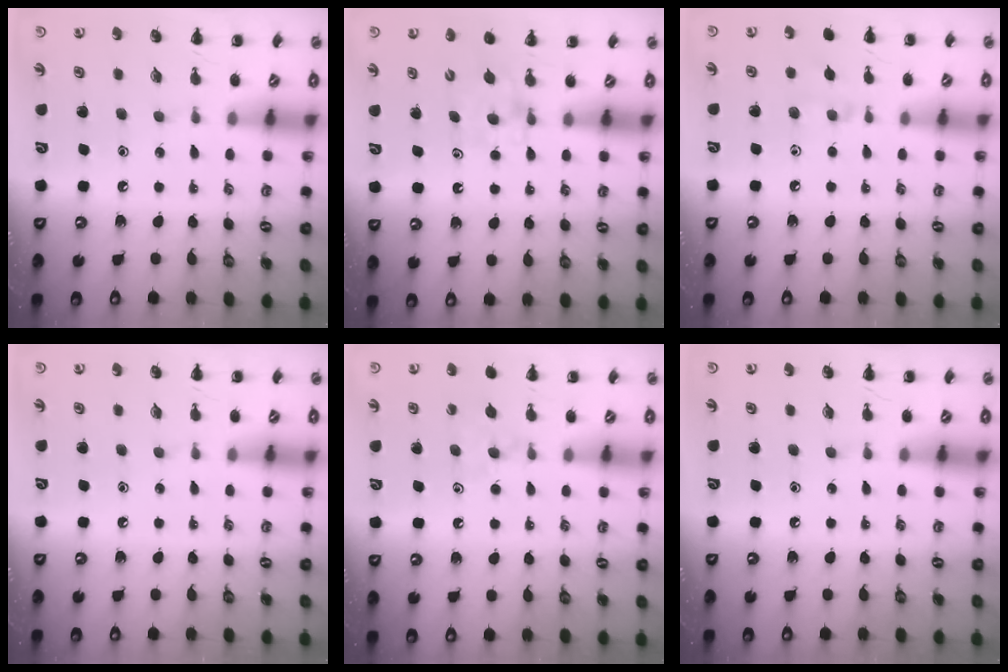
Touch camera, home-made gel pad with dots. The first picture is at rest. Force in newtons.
{"total": 4.1, "press": 3.9, "slide": 1.4}
{"total": 2.9, "press": 2.7, "slide": 1.0}
{"total": 0.0}
{"total": 6.2, "press": 5.9, "slide": 1.9}
{"total": 0.0}